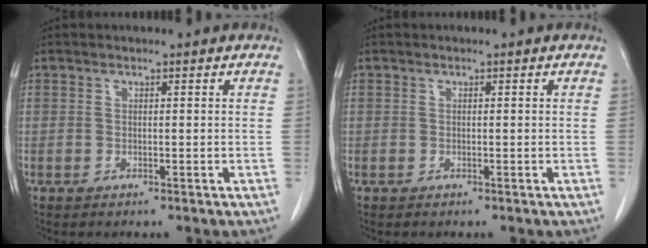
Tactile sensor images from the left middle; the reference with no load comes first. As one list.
[{"total": 0.0}]